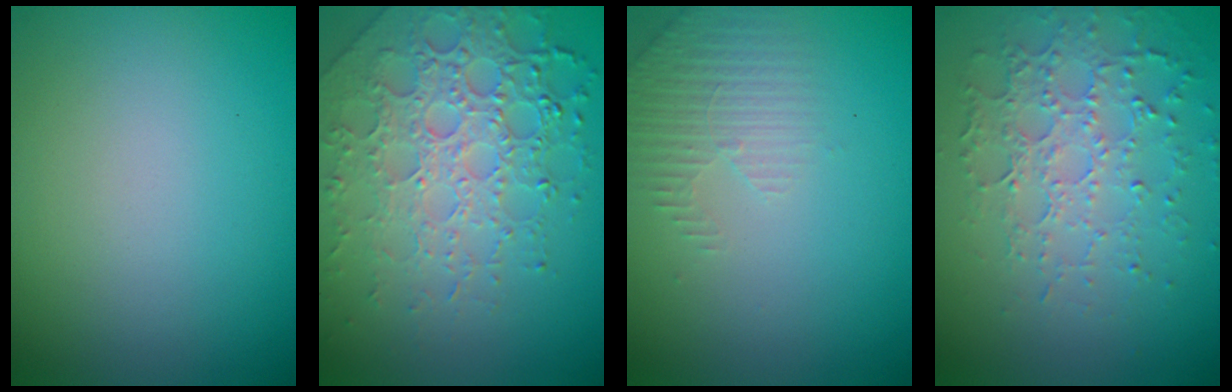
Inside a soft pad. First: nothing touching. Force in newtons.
{"total": 7.7, "press": 5.3, "slide": 5.5}
{"total": 2.3, "press": 2.2, "slide": 0.6}
{"total": 5.0, "press": 3.5, "slide": 3.5}